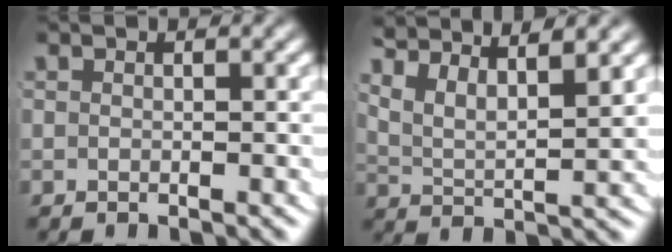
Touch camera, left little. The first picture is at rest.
{"total": 6.2, "force": [3.8, 3.5, 3.4], "torque": [-0.074, 0.006, 0.049]}